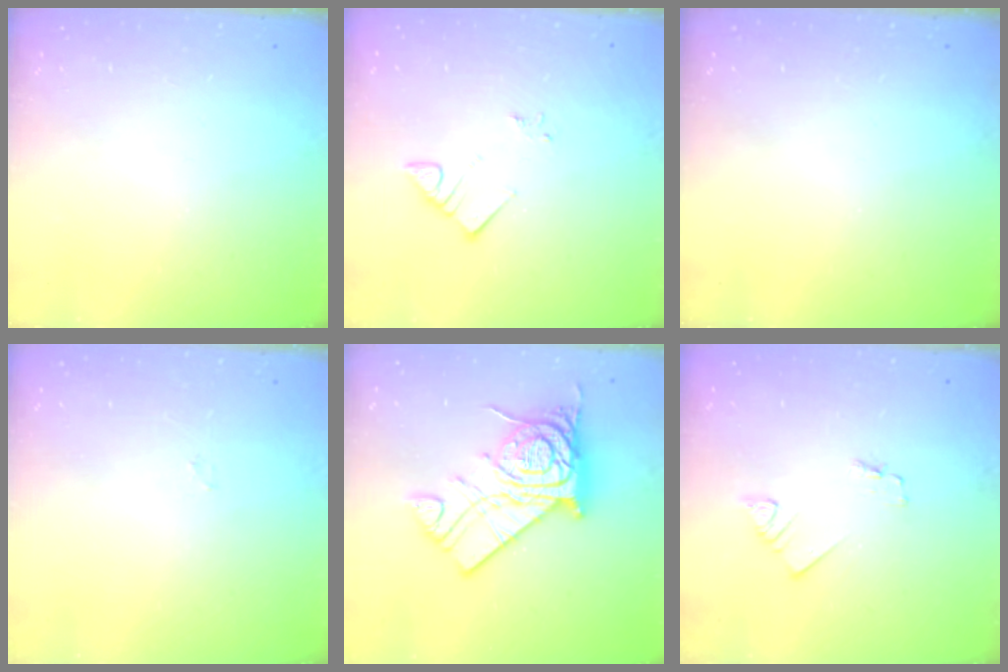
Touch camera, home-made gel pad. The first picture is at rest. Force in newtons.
{"total": 3.3, "press": 3.3, "slide": 0.1}
{"total": 0.0}
{"total": 0.8, "press": 0.8, "slide": 0.2}
{"total": 16.9, "press": 16.9, "slide": 1.2}
{"total": 1.6, "press": 1.6, "slide": 0.1}